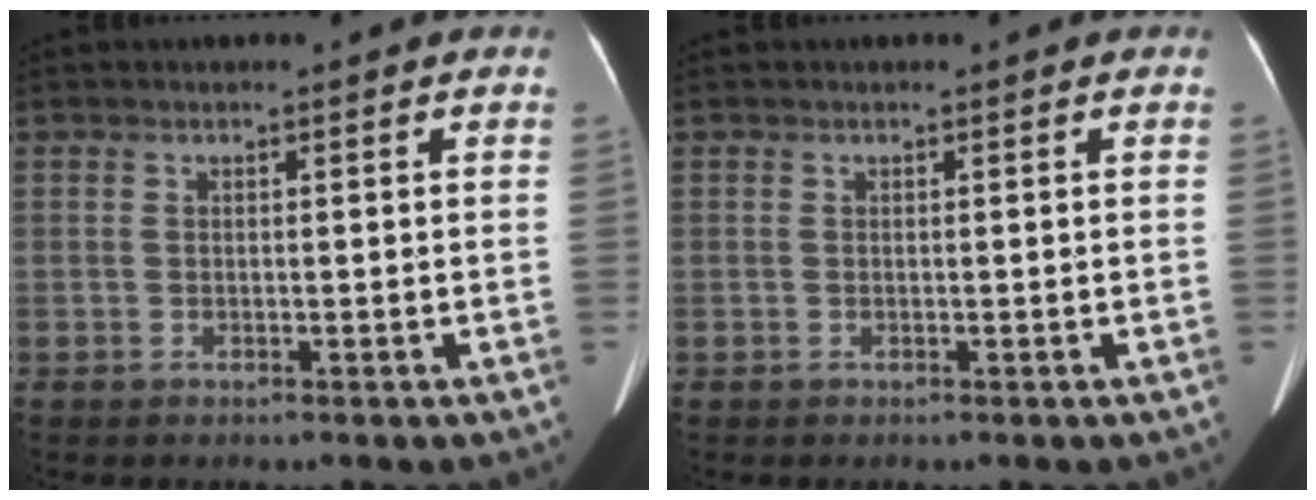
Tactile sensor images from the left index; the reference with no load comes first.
{"total": 0.0}